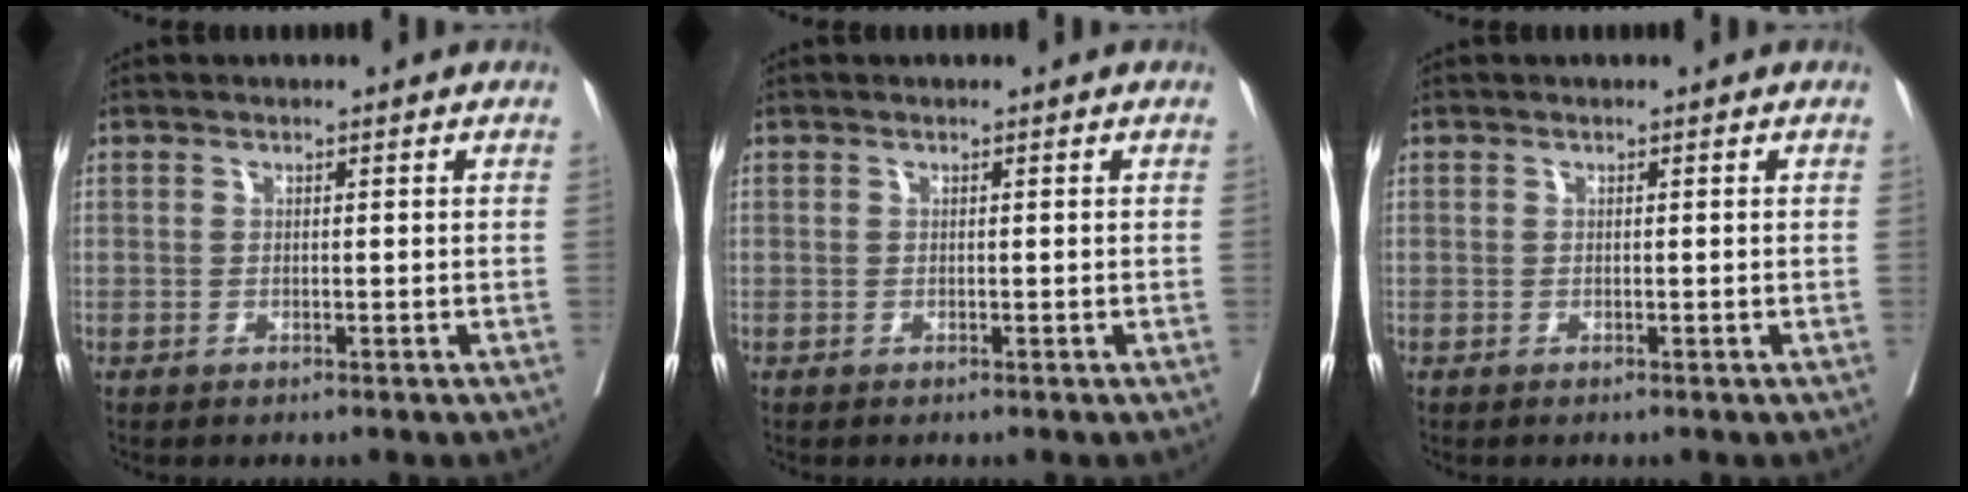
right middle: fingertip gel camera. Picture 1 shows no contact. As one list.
[{"total": 0.0}, {"total": 0.0}]